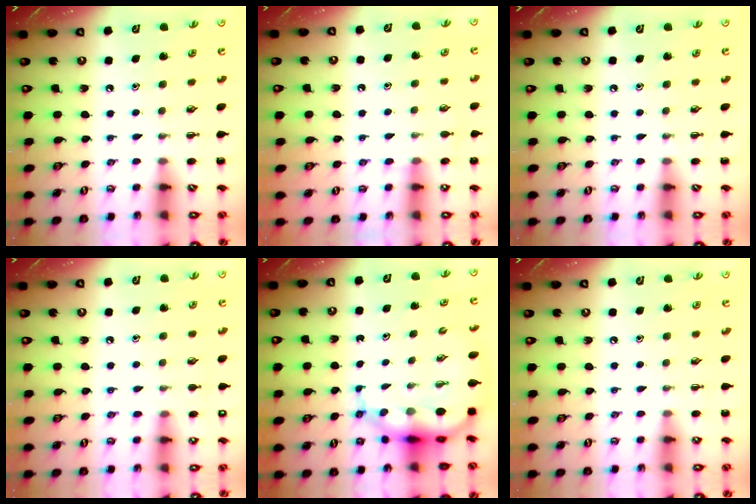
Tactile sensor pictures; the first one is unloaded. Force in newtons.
{"total": 7.0, "press": 6.6, "slide": 2.2}
{"total": 0.0}
{"total": 8.1, "press": 7.8, "slide": 2.1}
{"total": 8.8, "press": 8.4, "slide": 2.7}
{"total": 5.3, "press": 5.0, "slide": 1.7}